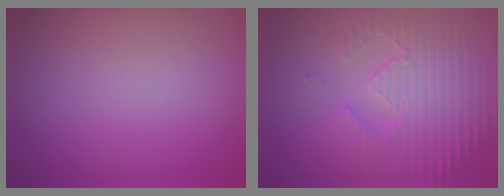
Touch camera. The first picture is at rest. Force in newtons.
{"total": 5.5, "press": 3.6, "slide": 4.1}